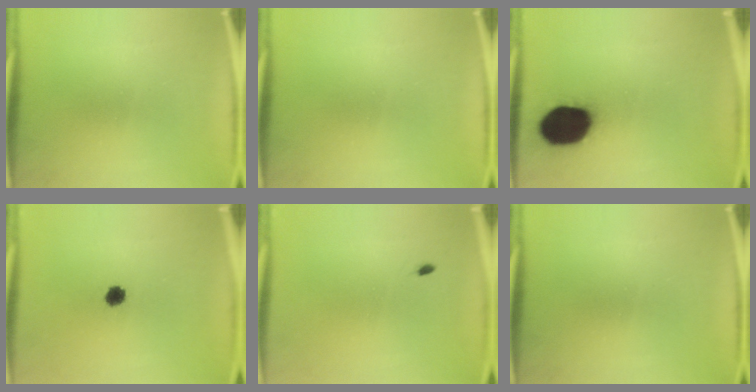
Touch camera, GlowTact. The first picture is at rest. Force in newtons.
{"total": 0.0}
{"total": 19.9}
{"total": 3.0}
{"total": 0.5}
{"total": 0.0}